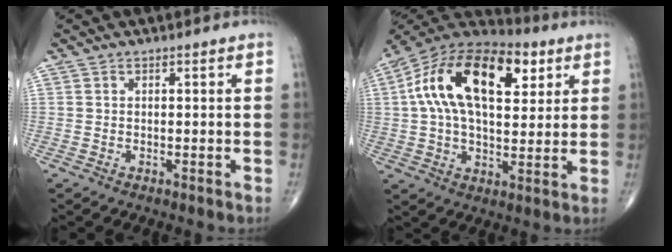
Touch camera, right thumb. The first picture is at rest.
{"total": 22.3, "force": [6.7, 11.9, 17.7], "torque": [-0.299, 0.014, 0.101]}